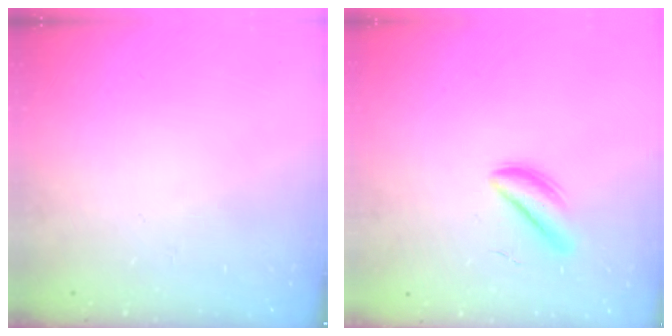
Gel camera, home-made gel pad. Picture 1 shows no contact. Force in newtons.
{"total": 4.8, "press": 4.7, "slide": 1.2}